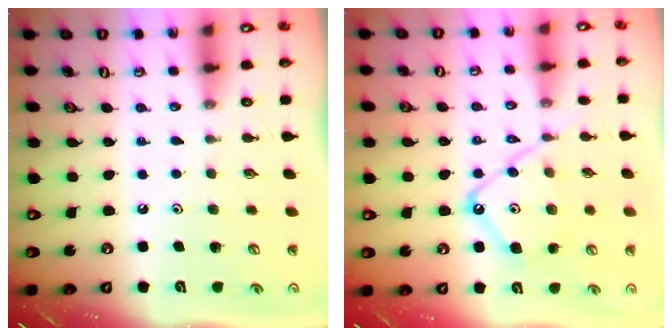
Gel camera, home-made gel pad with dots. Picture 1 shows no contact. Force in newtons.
{"total": 11.9, "press": 11.8, "slide": 1.2}